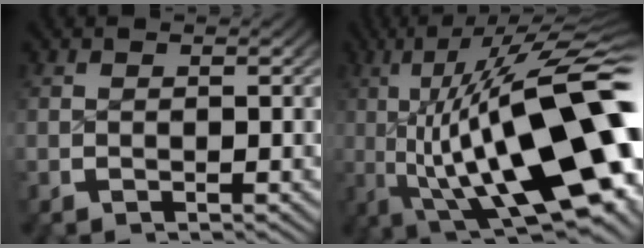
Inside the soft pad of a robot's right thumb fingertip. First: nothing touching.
{"total": 21.1, "force": [-2.3, 9.9, 18.5], "torque": [-0.303, -0.043, -0.005]}